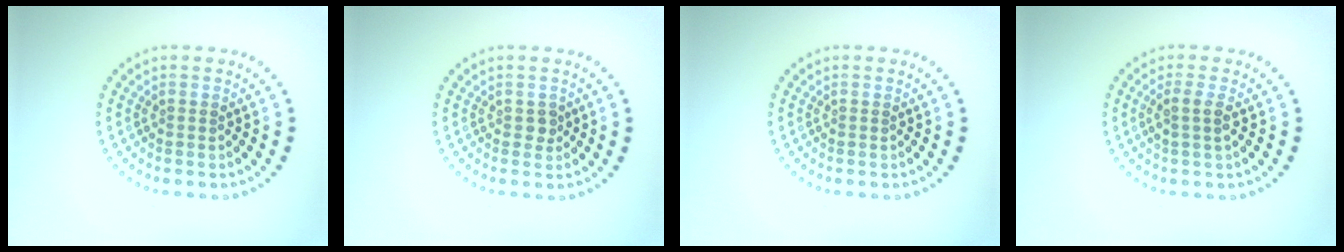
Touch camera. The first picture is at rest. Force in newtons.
{"total": 0.9, "press": 0.9, "slide": 0.2}
{"total": 0.0}
{"total": 1.5, "press": 1.3, "slide": 0.7}